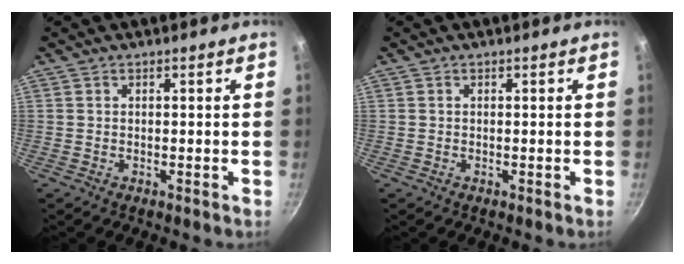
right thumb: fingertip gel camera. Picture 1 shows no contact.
{"total": 0.0}